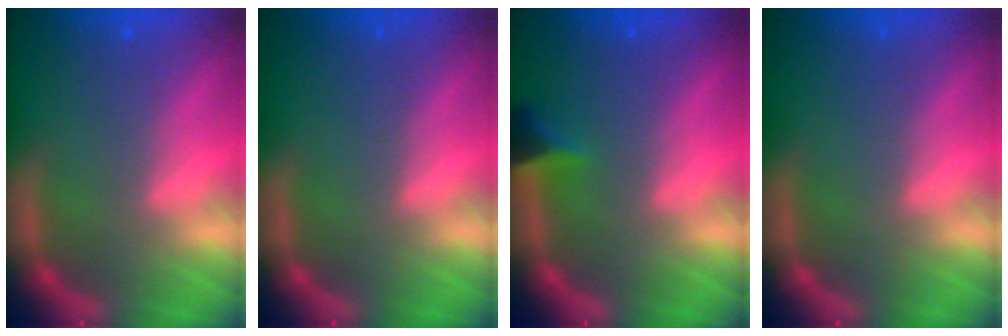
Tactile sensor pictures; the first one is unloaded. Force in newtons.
{"total": 0.0}
{"total": 2.4}
{"total": 0.0}